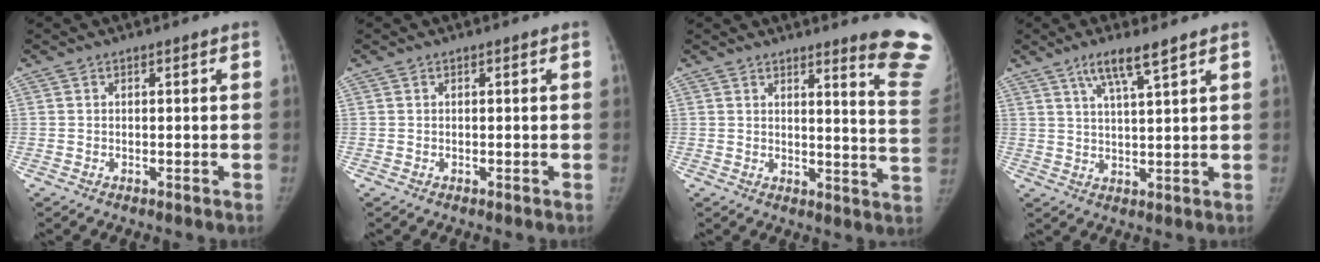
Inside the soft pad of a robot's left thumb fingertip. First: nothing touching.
{"total": 0.0}
{"total": 12.3, "force": [10.5, -0.2, 6.4], "torque": [-0.055, -0.117, 0.105]}
{"total": 6.4, "force": [4.1, 0.5, 4.8], "torque": [-0.092, -0.018, 0.082]}